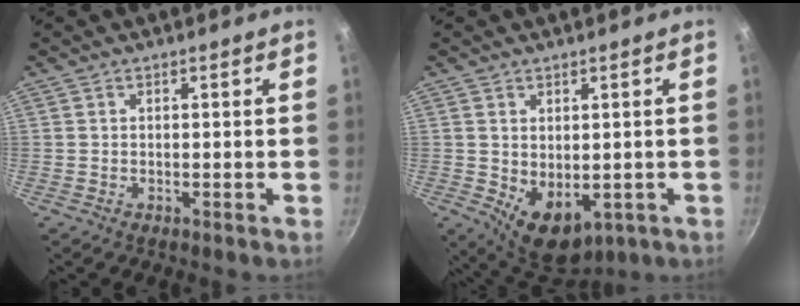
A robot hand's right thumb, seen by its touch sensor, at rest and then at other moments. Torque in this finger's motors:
{"motor_torque": [-0.31, 0.74, -0.04, 0.25, 0.05]}